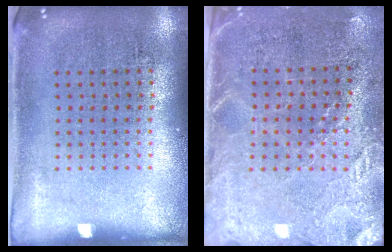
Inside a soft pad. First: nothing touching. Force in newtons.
{"total": 3.0, "press": 2.7, "slide": 1.2}